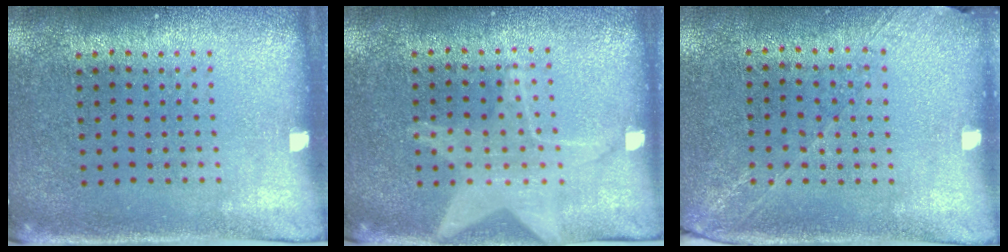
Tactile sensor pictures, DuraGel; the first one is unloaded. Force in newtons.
{"total": 1.3, "press": 1.3, "slide": 0.1}
{"total": 1.2, "press": 1.0, "slide": 0.7}